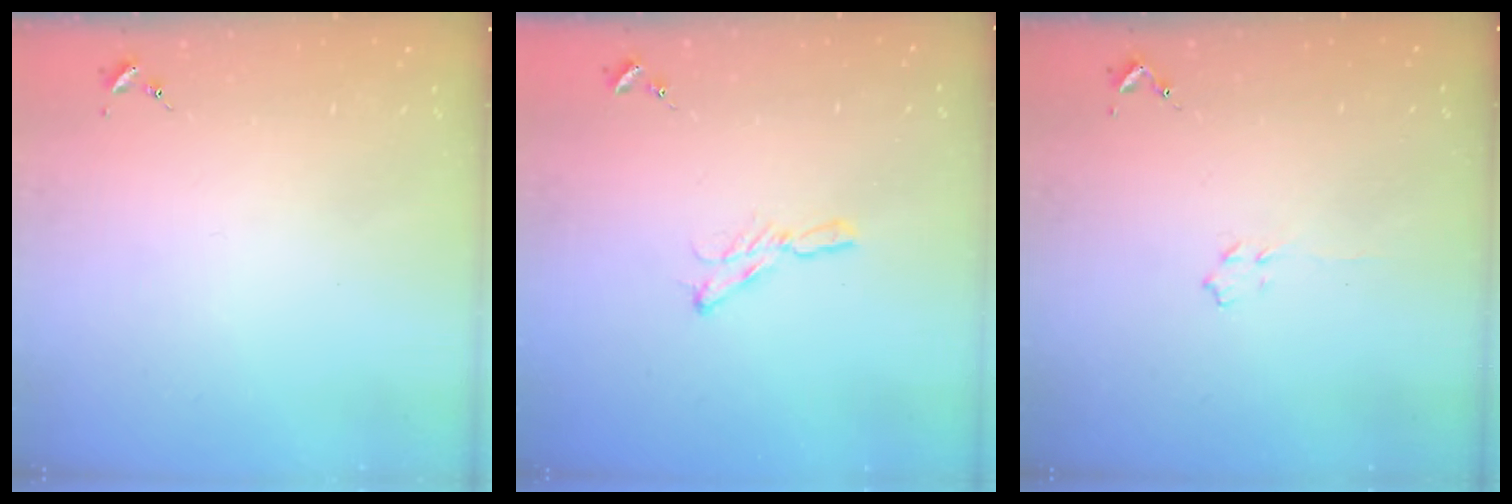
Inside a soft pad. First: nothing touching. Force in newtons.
{"total": 5.7, "press": 5.7, "slide": 0.1}
{"total": 3.9, "press": 3.9, "slide": 0.6}